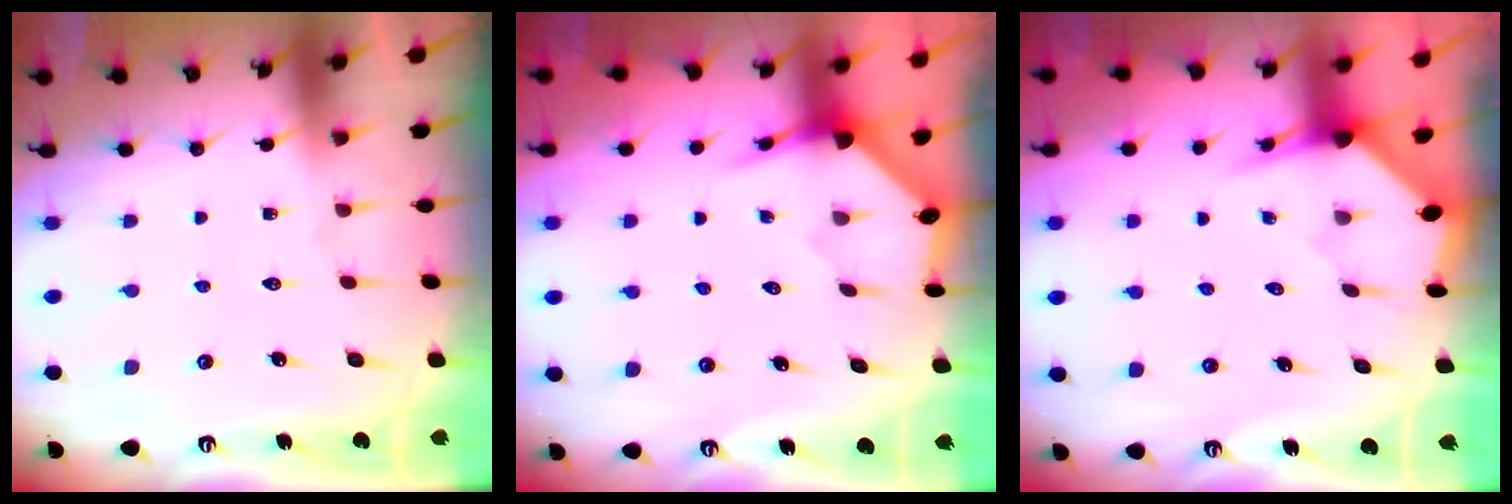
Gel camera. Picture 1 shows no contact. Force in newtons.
{"total": 5.2, "press": 5.1, "slide": 0.4}
{"total": 3.3, "press": 3.3, "slide": 0.3}